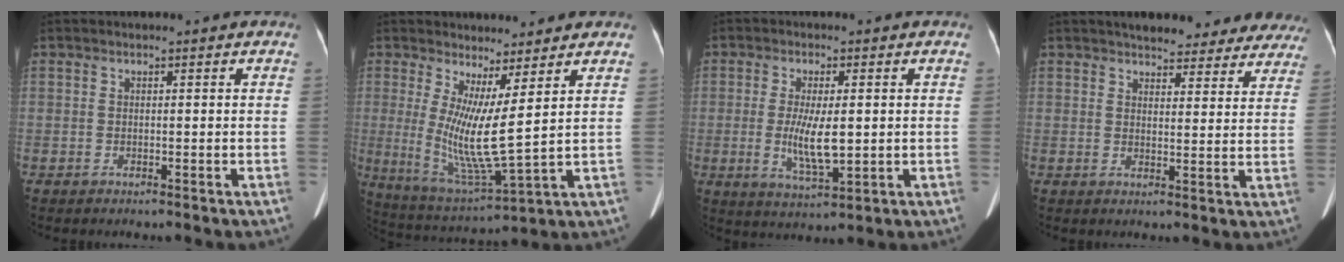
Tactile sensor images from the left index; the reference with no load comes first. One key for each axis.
{"total": 9.7, "fx": 2.1, "fy": 0.2, "fz": 9.4, "tx": -0.195, "ty": -0.039, "tz": 0.047}
{"total": 7.0, "fx": -0.3, "fy": 1.8, "fz": 6.8, "tx": -0.137, "ty": -0.015, "tz": -0.003}
{"total": 17.7, "fx": 15.8, "fy": 5.6, "fz": 5.7, "tx": -0.044, "ty": -0.002, "tz": 0.171}